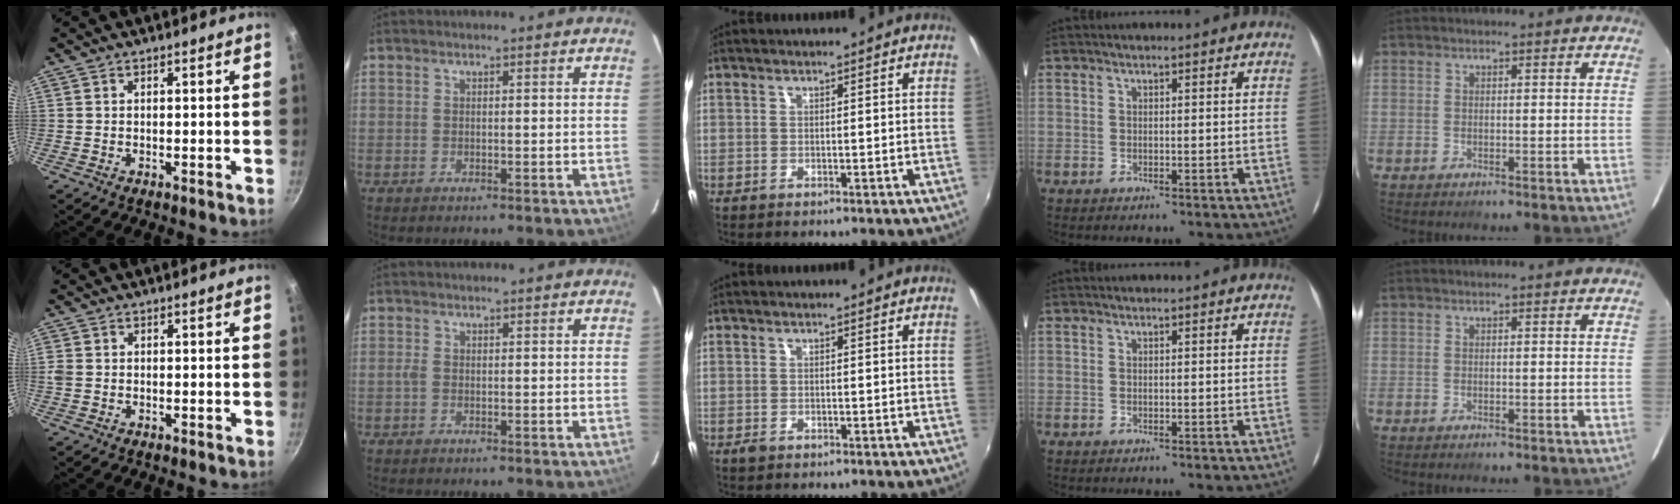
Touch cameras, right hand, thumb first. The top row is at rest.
{"thumb": {"total": 1.4, "force": [-0.2, 1.2, 0.7], "torque": [-0.014, 0.002, -0.004]}, "index": {"total": 1.0, "force": [-0.2, 0.6, 0.7], "torque": [-0.016, 0.001, -0.007]}, "middle": {"total": 1.1, "force": [-0.7, 0.7, 0.5], "torque": [-0.011, -0.003, -0.014]}}